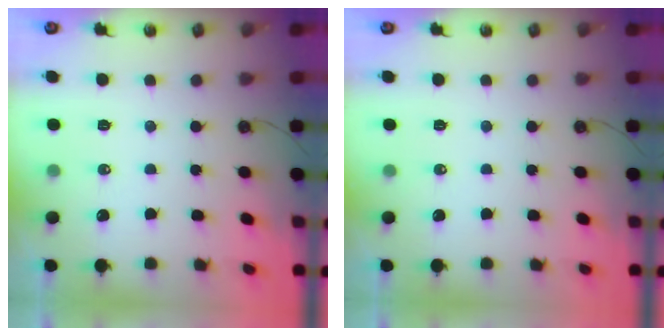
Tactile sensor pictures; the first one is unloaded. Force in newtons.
{"total": 0.0}